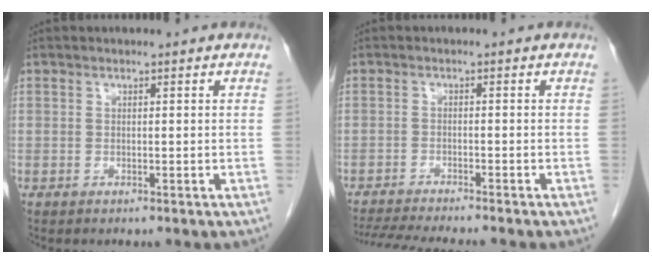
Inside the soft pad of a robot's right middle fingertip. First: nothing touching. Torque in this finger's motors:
{"motor_torque": [0.51, -0.49, 0.08, 0.03]}